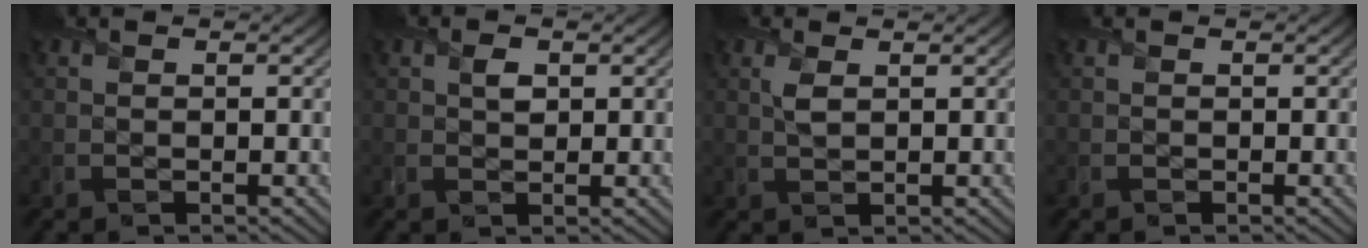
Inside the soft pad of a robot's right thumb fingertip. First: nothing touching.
{"total": 1.6, "force": [0.7, 1.1, 0.9], "torque": [-0.016, -0.001, 0.011]}
{"total": 1.8, "force": [0.8, 0.7, 1.5], "torque": [-0.039, 0.002, 0.017]}
{"total": 0.0}